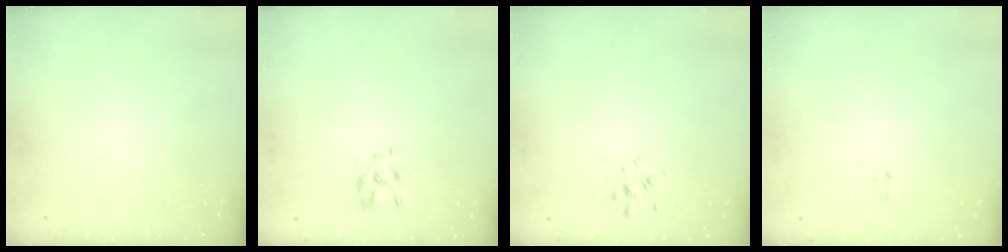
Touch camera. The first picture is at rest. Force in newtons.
{"total": 2.2, "press": 2.1, "slide": 0.8}
{"total": 2.1, "press": 2.0, "slide": 0.9}
{"total": 0.0}